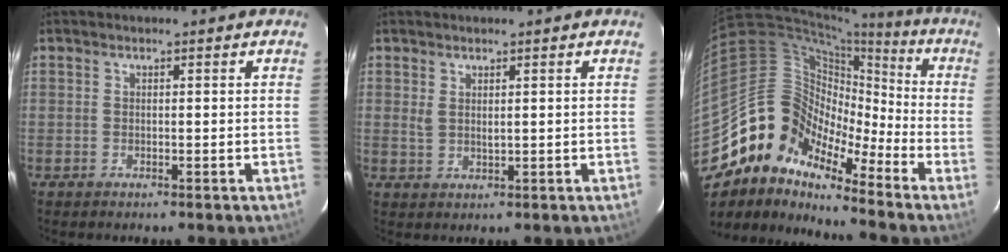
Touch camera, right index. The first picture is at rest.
{"total": 2.2, "force": [1.2, 0.8, 1.6], "torque": [-0.031, -0.003, 0.025]}
{"total": 12.5, "force": [-9.4, 7.4, 3.5], "torque": [-0.059, 0.032, -0.206]}